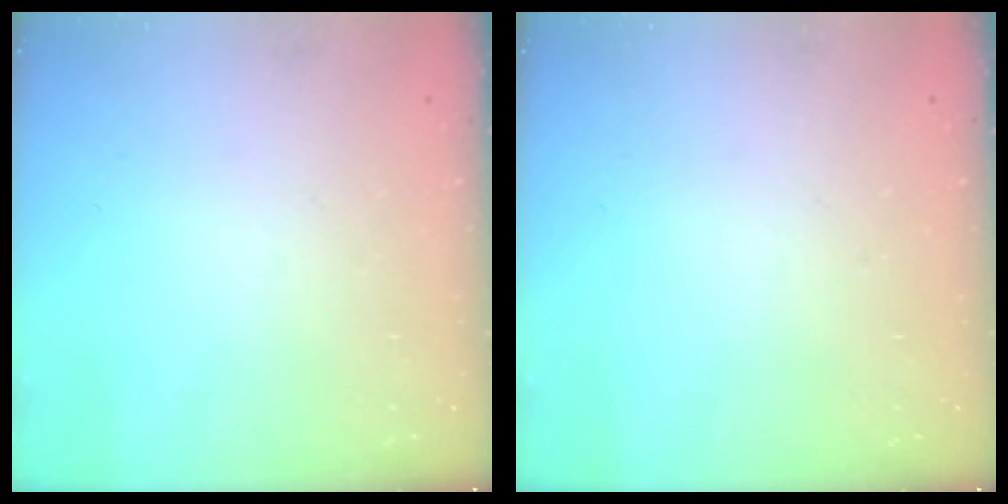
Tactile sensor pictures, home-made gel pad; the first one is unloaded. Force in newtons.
{"total": 0.0}